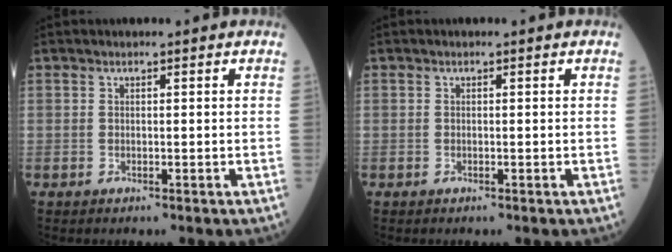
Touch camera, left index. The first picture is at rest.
{"total": 0.0}